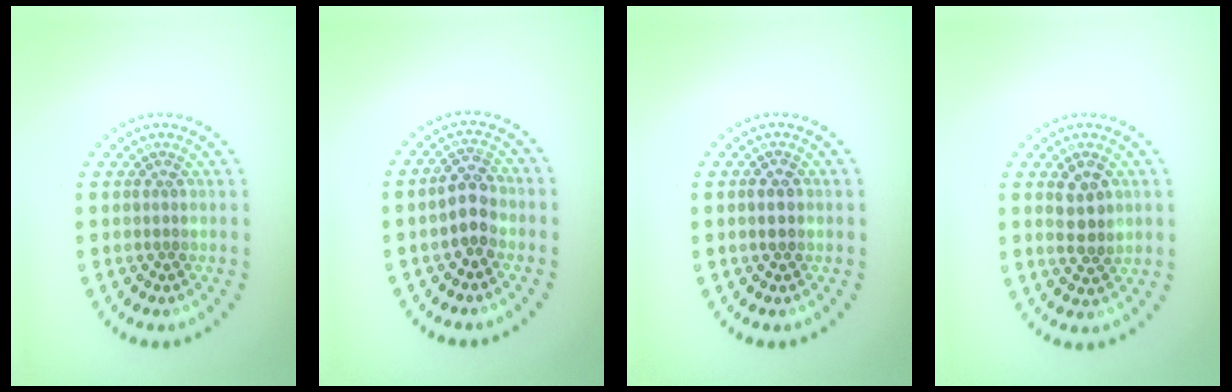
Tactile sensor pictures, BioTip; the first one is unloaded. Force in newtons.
{"total": 2.9, "press": 2.8, "slide": 0.9}
{"total": 2.0, "press": 2.0, "slide": 0.2}
{"total": 2.8, "press": 2.8, "slide": 0.4}